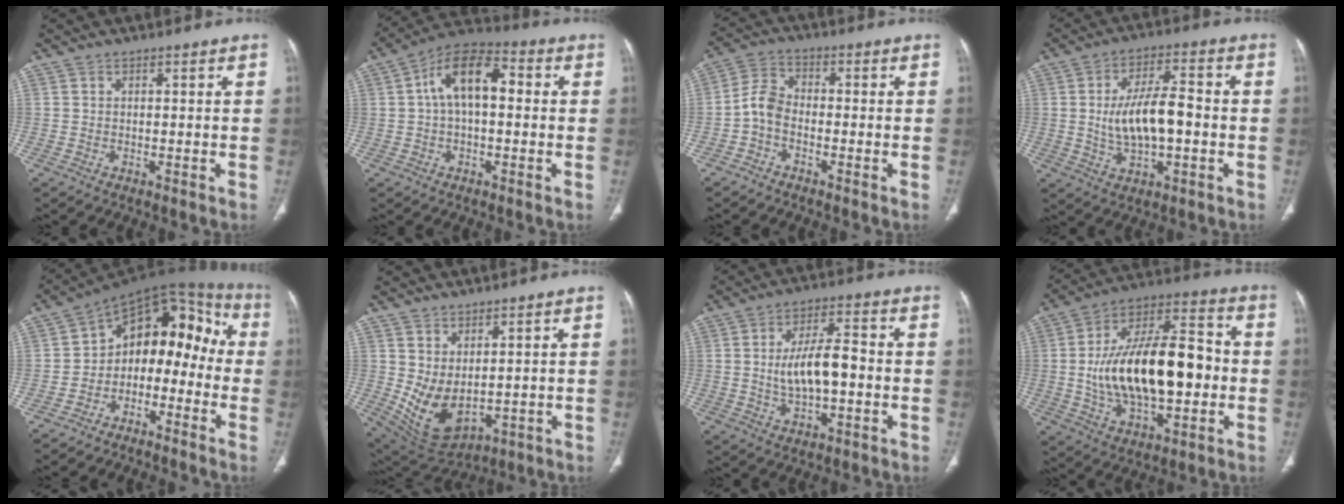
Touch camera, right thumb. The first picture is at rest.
{"total": 11.7, "force": [1.4, 6.3, 9.8], "torque": [-0.164, 0.036, 0.012]}
{"total": 5.0, "force": [-1.9, 3.2, 3.3], "torque": [-0.062, 0.022, -0.049]}
{"total": 11.7, "force": [-0.6, 5.2, 10.4], "torque": [-0.181, 0.017, -0.007]}
{"total": 15.0, "force": [-4.2, 10.3, 10.0], "torque": [-0.096, 0.100, -0.078]}
{"total": 9.2, "force": [1.0, 5.2, 7.5], "torque": [-0.129, -0.023, 0.051]}
{"total": 9.8, "force": [-0.5, 4.2, 8.8], "torque": [-0.154, 0.016, -0.009]}
{"total": 23.9, "force": [-1.3, 11.7, 20.8], "torque": [-0.347, 0.029, -0.015]}